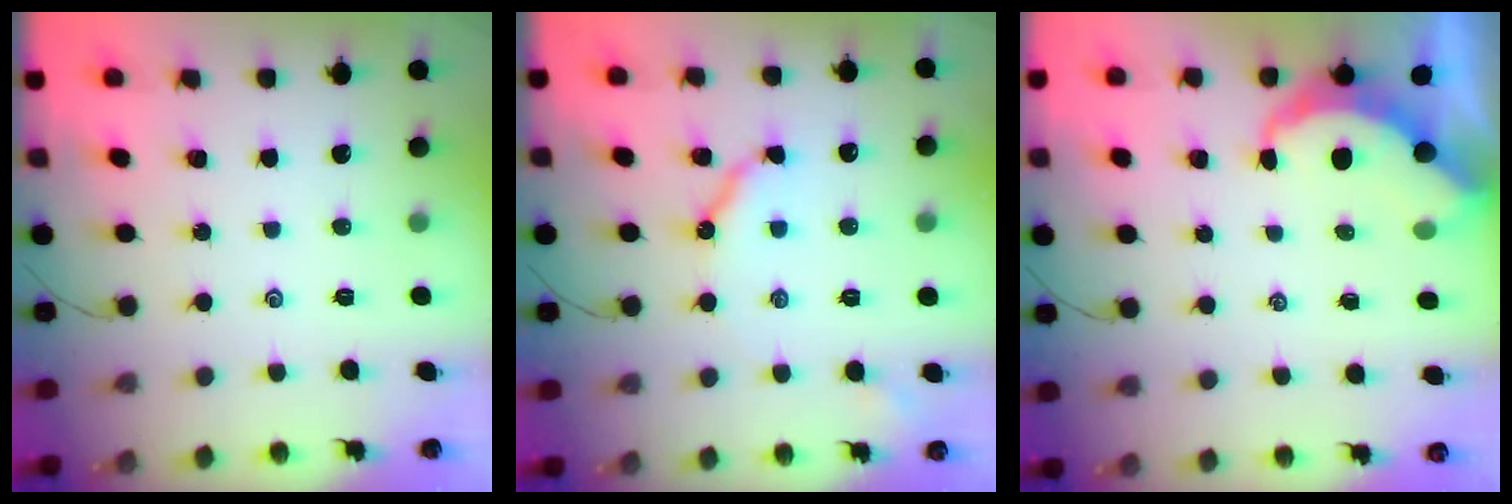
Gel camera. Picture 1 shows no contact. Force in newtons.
{"total": 7.9, "press": 7.8, "slide": 0.7}
{"total": 5.6, "press": 5.6, "slide": 0.3}